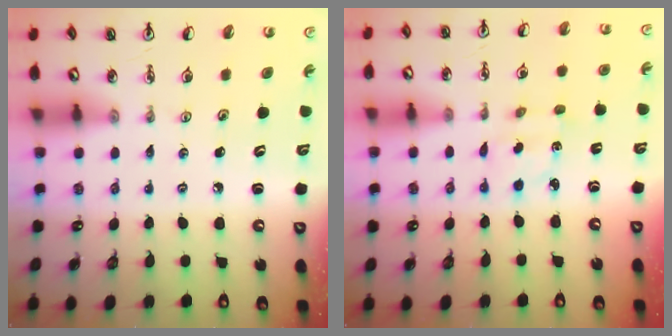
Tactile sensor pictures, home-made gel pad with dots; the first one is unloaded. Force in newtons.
{"total": 2.2, "press": 2.1, "slide": 0.6}